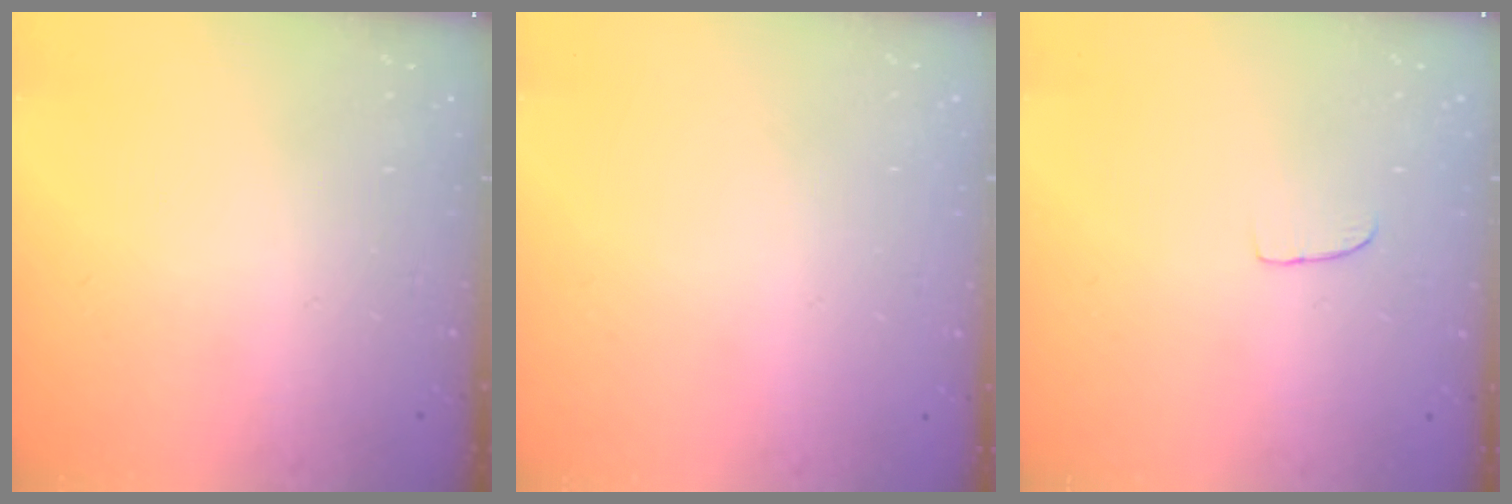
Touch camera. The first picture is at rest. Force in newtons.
{"total": 0.0}
{"total": 2.6, "press": 2.6, "slide": 0.2}